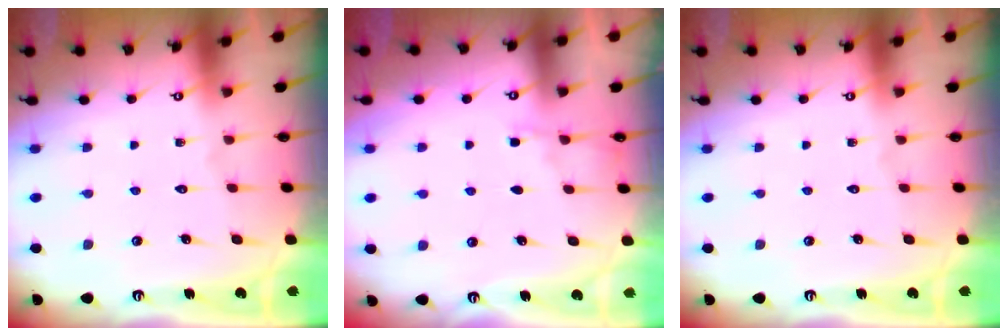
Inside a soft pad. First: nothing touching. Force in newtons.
{"total": 2.2, "press": 2.2, "slide": 0.4}
{"total": 0.0}